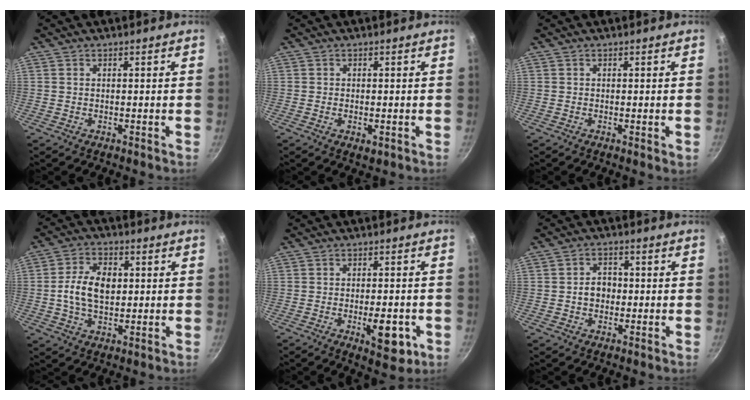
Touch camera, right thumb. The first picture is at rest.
{"total": 2.1, "force": [-0.6, 1.1, 1.7], "torque": [-0.026, -0.006, -0.008]}
{"total": 0.8, "force": [-0.2, 0.0, 0.8], "torque": [-0.012, -0.003, -0.004]}
{"total": 9.5, "force": [0.7, 6.2, 7.2], "torque": [-0.117, 0.008, 0.005]}
{"total": 8.5, "force": [-2.7, 3.7, 7.1], "torque": [-0.073, 0.002, -0.030]}
{"total": 4.3, "force": [-0.3, 3.4, 2.5], "torque": [-0.015, 0.014, -0.006]}